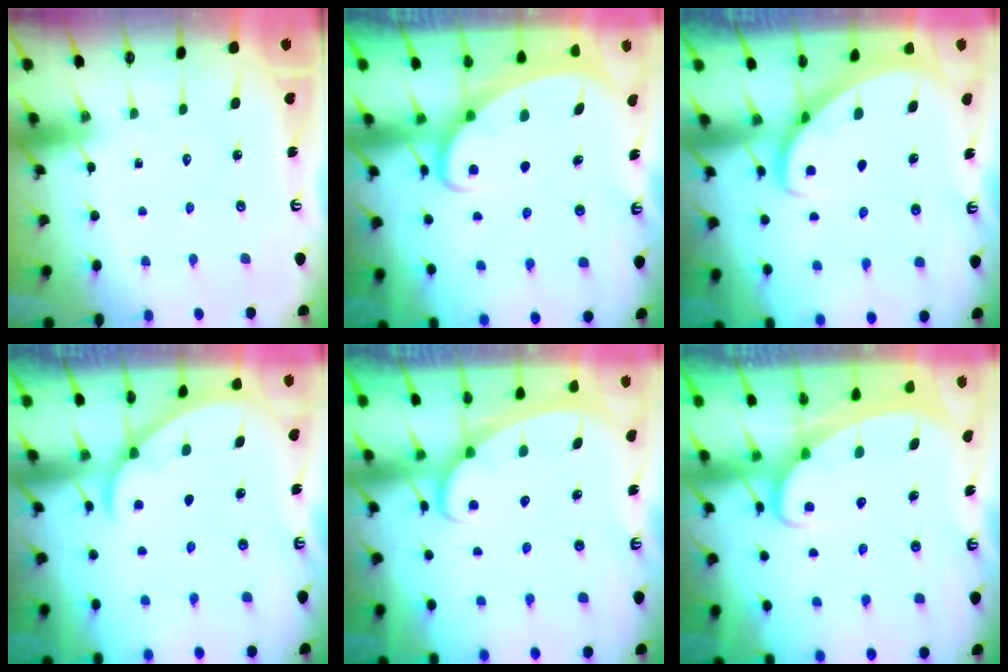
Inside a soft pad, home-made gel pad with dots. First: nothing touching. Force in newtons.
{"total": 2.8, "press": 2.7, "slide": 0.3}
{"total": 2.7, "press": 2.7, "slide": 0.2}
{"total": 2.0, "press": 2.0, "slide": 0.3}
{"total": 2.5, "press": 2.5, "slide": 0.4}
{"total": 4.2, "press": 4.2, "slide": 0.5}